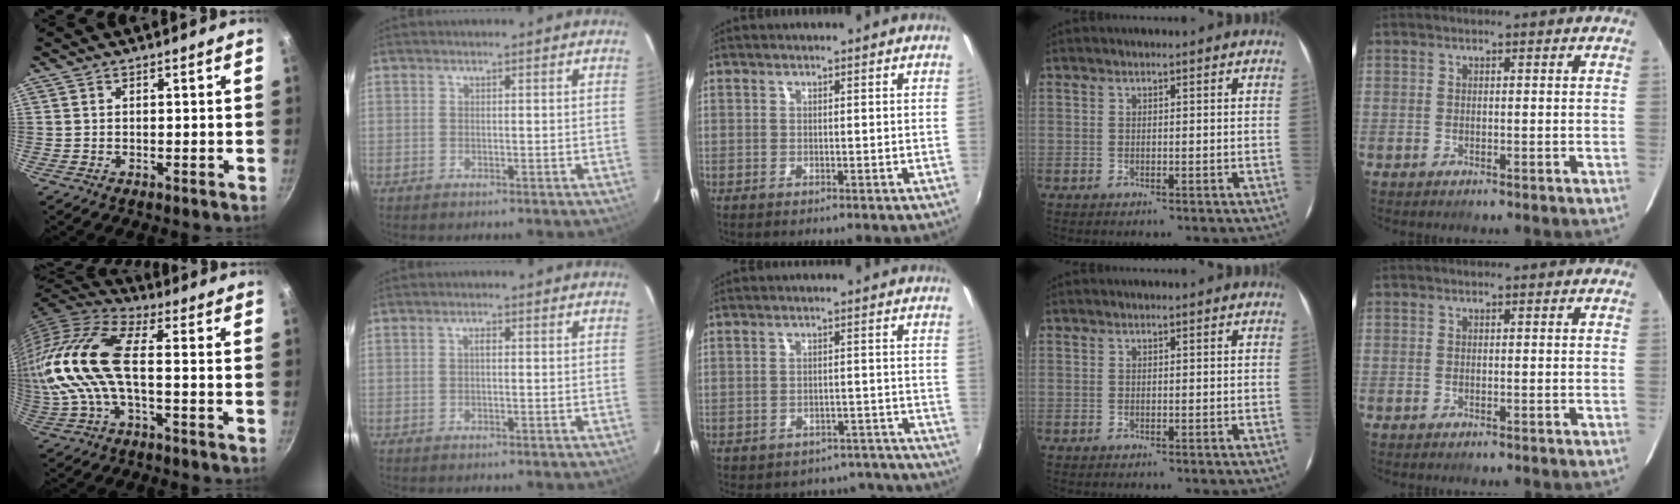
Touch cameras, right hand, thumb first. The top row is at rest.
{"thumb": {"total": 18.8, "force": [-0.8, 8.2, 16.9], "torque": [-0.365, 0.017, -0.031]}, "index": {"total": 0.9, "force": [0.0, 0.4, 0.8], "torque": [-0.014, 0.005, -0.002]}, "middle": {"total": 15.9, "force": [-14.3, 6.1, 3.3], "torque": [-0.069, 0.033, -0.162]}}